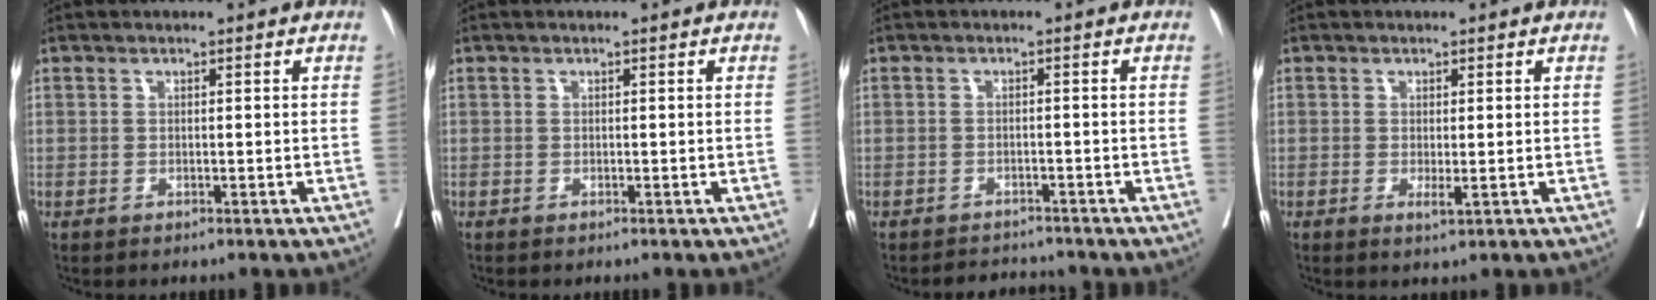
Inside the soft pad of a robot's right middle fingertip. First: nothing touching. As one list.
[{"total": 0.0}, {"total": 2.7, "force": [-2.7, 0.4, -0.2], "torque": [0.002, -0.007, -0.041]}, {"total": 1.4, "force": [0.1, 0.1, 1.4], "torque": [-0.025, -0.005, 0.004]}]